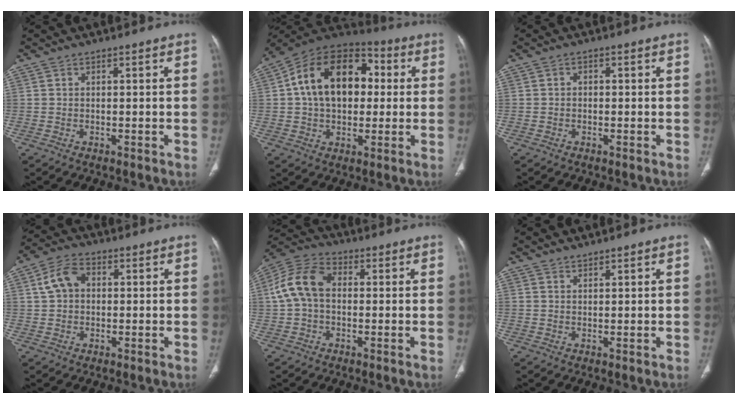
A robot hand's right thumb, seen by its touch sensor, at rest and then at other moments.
{"total": 19.7, "force": [2.7, 13.3, 14.2], "torque": [-0.211, 0.032, 0.038]}
{"total": 0.8, "force": [-0.2, 0.7, 0.4], "torque": [0.002, 0.004, -0.008]}
{"total": 6.1, "force": [1.1, 4.5, 4.0], "torque": [-0.073, 0.016, 0.016]}
{"total": 10.1, "force": [0.6, 7.1, 7.2], "torque": [-0.146, 0.032, 0.003]}
{"total": 1.2, "force": [1.2, 0.2, 0.2], "torque": [0.001, -0.008, 0.024]}